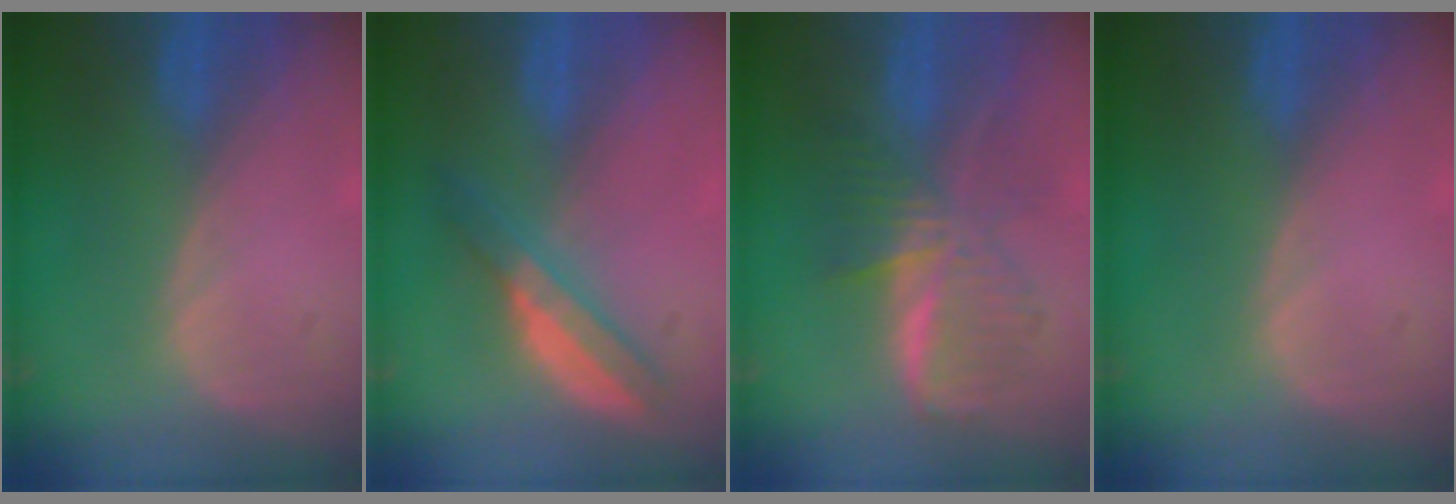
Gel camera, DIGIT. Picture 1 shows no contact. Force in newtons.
{"total": 5.1, "press": 4.8, "slide": 1.7}
{"total": 7.7, "press": 7.7, "slide": 0.3}
{"total": 0.0}